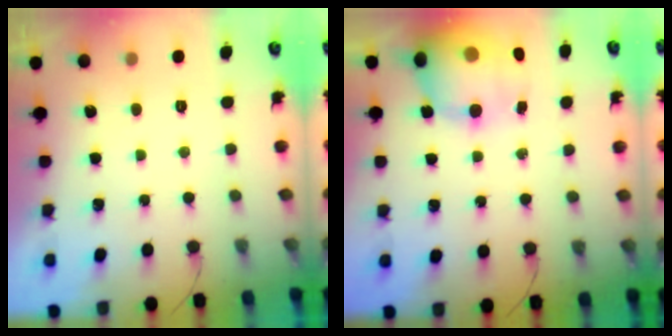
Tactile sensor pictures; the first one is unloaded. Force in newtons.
{"total": 17.1, "press": 16.5, "slide": 4.2}